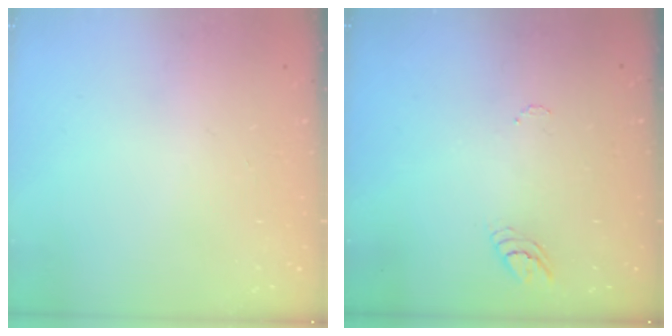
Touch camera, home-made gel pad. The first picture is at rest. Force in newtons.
{"total": 3.7, "press": 3.6, "slide": 0.3}